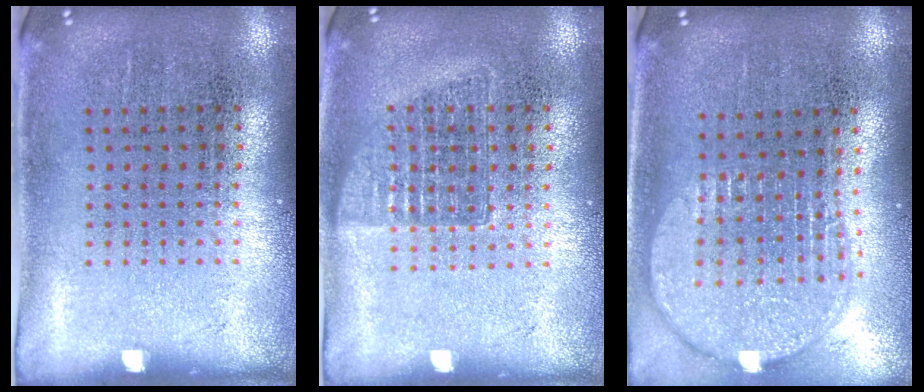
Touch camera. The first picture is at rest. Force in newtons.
{"total": 1.1, "press": 1.0, "slide": 0.6}
{"total": 2.0, "press": 1.6, "slide": 1.1}